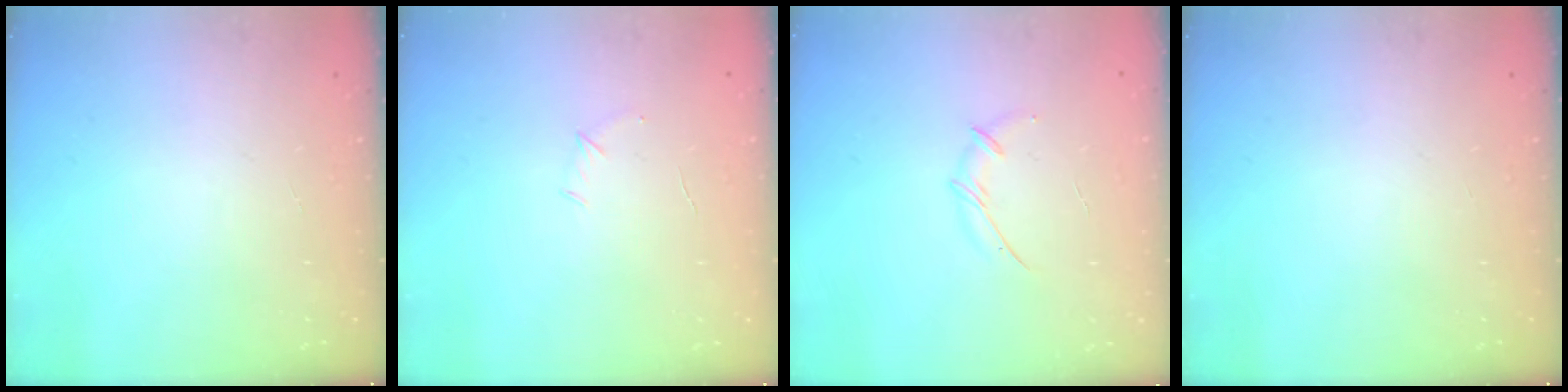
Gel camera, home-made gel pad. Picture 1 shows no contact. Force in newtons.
{"total": 3.9, "press": 3.8, "slide": 1.1}
{"total": 4.8, "press": 4.7, "slide": 1.0}
{"total": 0.0}